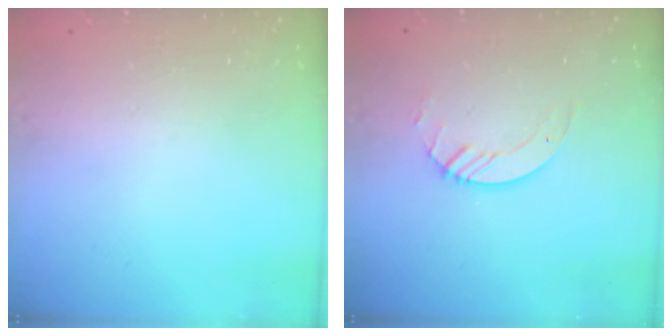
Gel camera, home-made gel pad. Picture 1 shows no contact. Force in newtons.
{"total": 3.1, "press": 3.0, "slide": 0.3}